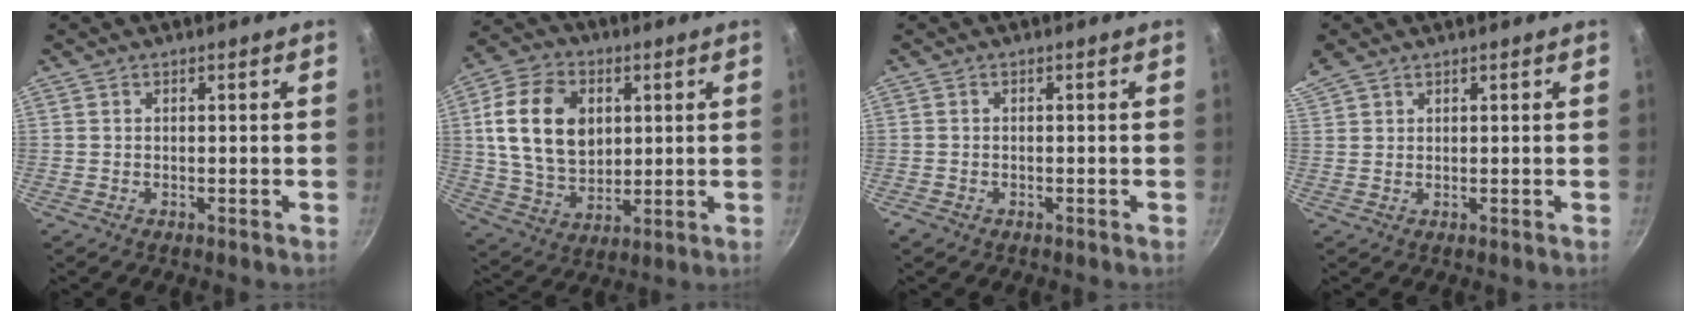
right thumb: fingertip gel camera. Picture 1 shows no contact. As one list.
[{"total": 16.4, "force": [3.3, 11.7, 11.0], "torque": [-0.185, -0.005, 0.065]}, {"total": 1.2, "force": [-0.7, 0.8, 0.5], "torque": [-0.011, 0.003, -0.010]}, {"total": 4.9, "force": [3.6, 2.6, 2.2], "torque": [-0.045, 0.015, 0.075]}]